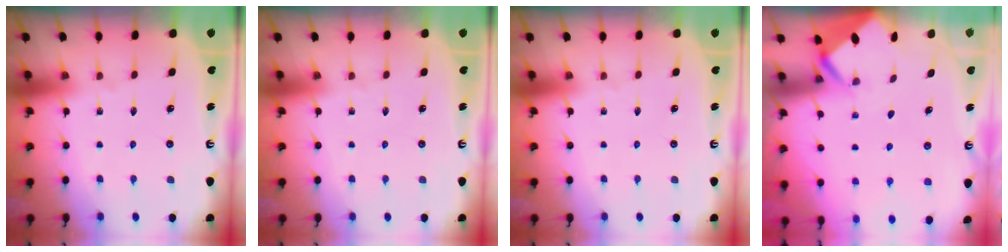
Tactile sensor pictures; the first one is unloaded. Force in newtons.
{"total": 0.0}
{"total": 0.0}
{"total": 2.9, "press": 2.9, "slide": 0.4}